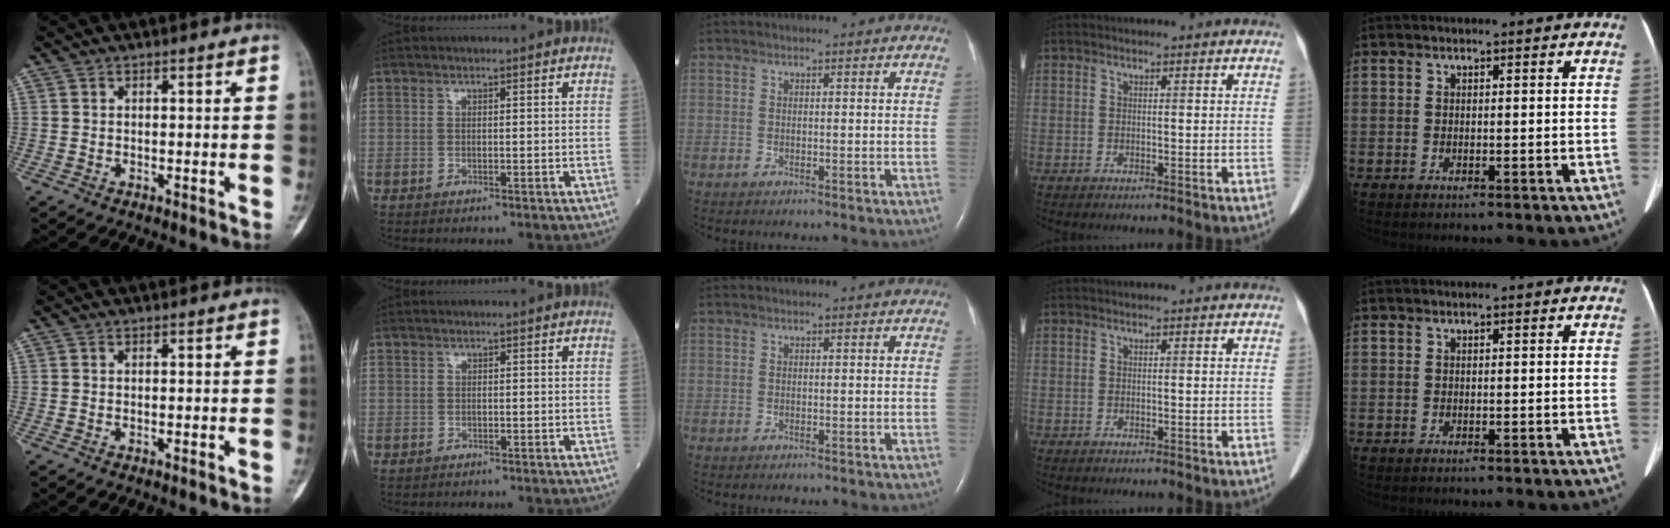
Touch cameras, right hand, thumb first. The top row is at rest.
{"index": {"total": 0.7, "force": [-0.4, 0.6, 0.0], "torque": [-0.006, 0.005, -0.010]}}